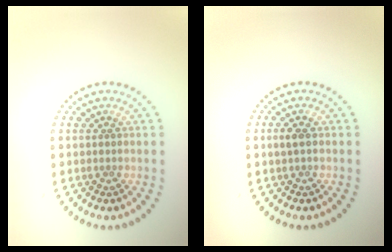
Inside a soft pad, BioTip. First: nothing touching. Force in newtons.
{"total": 1.1, "press": 1.1, "slide": 0.0}